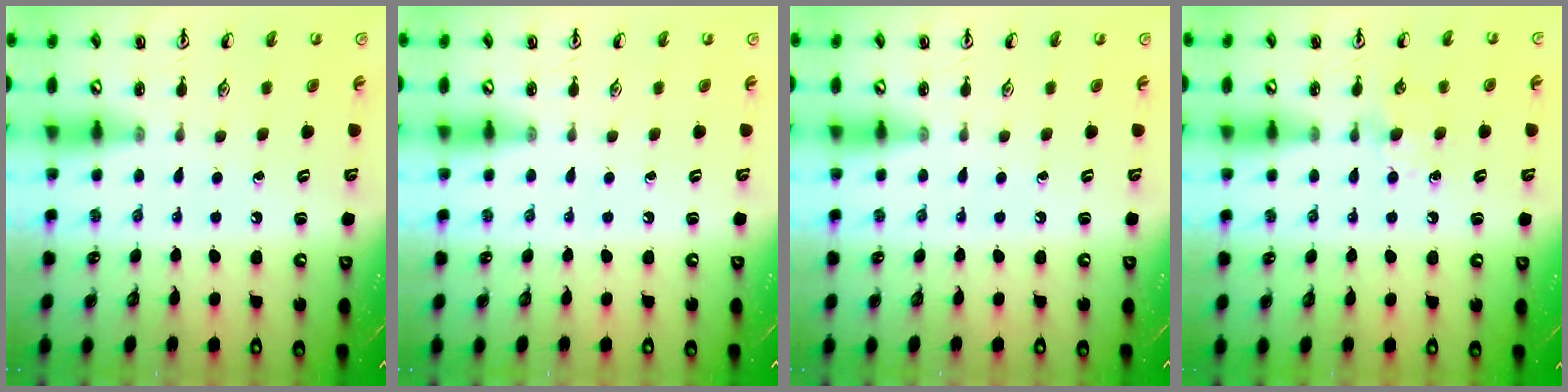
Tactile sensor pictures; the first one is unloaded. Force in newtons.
{"total": 0.0}
{"total": 0.0}
{"total": 5.3, "press": 5.3, "slide": 0.8}